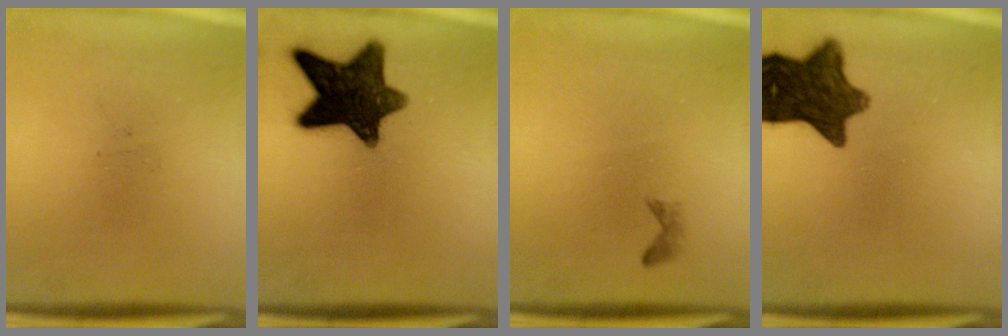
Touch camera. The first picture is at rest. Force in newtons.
{"total": 13.9}
{"total": 0.7}
{"total": 11.4}